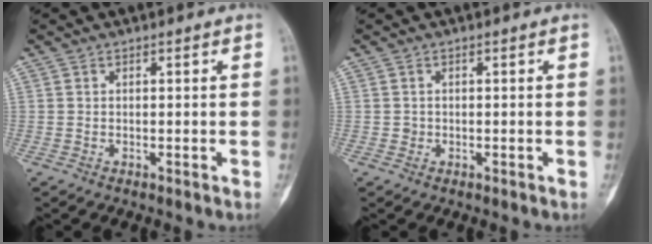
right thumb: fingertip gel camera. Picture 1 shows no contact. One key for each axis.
{"total": 0.7, "fx": -0.2, "fy": 0.7, "fz": 0.1, "tx": 0.007, "ty": 0.004, "tz": -0.004}